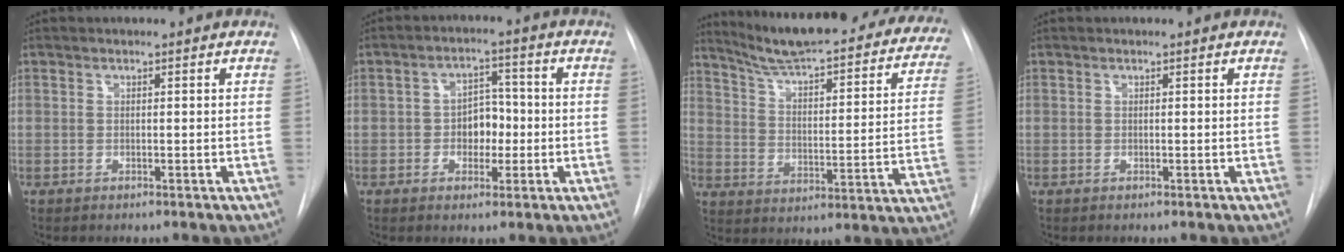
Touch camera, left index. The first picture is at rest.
{"total": 5.1, "force": [-1.0, 3.5, 3.6], "torque": [-0.050, 0.014, -0.015]}
{"total": 30.2, "force": [26.2, 5.3, 14.1], "torque": [-0.202, -0.055, 0.331]}
{"total": 0.0}